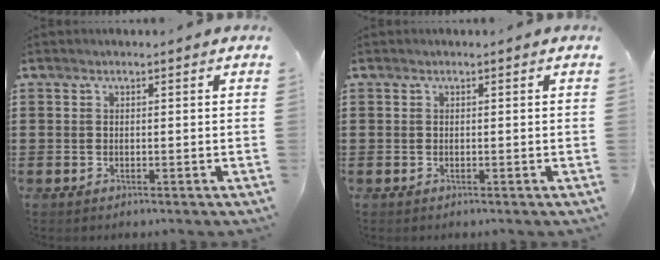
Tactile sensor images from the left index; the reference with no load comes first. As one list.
[{"total": 0.0}]